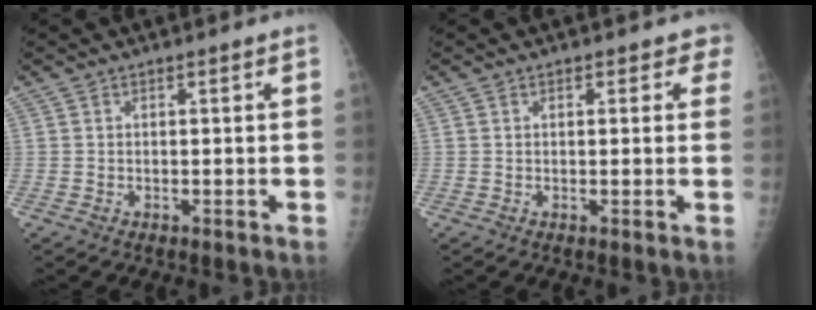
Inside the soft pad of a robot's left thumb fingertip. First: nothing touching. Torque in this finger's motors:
{"motor_torque": [0.39, 0.46, -0.08, -0.08, 0.01]}